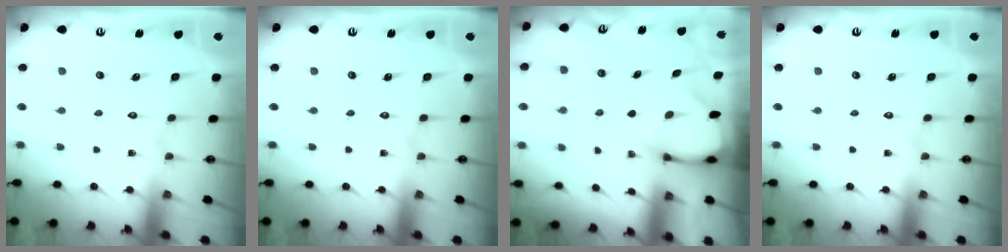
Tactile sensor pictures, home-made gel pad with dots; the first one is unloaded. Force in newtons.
{"total": 0.0}
{"total": 2.5, "press": 2.5, "slide": 0.3}
{"total": 0.0}